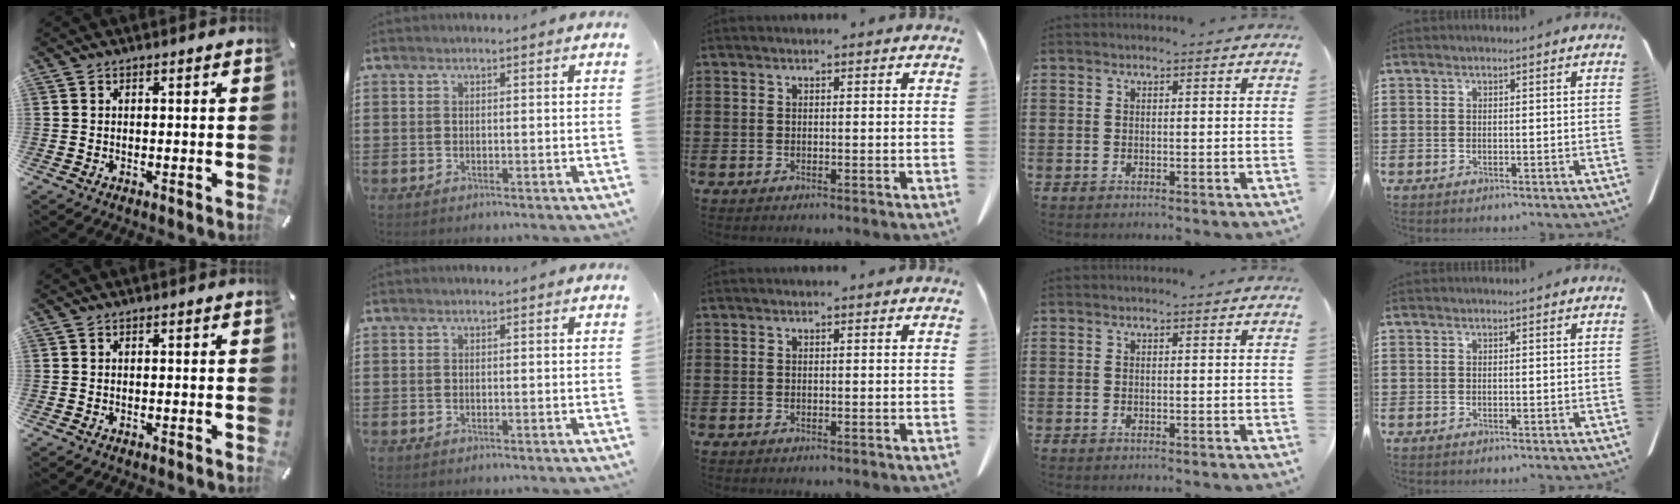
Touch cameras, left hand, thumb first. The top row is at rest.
{}